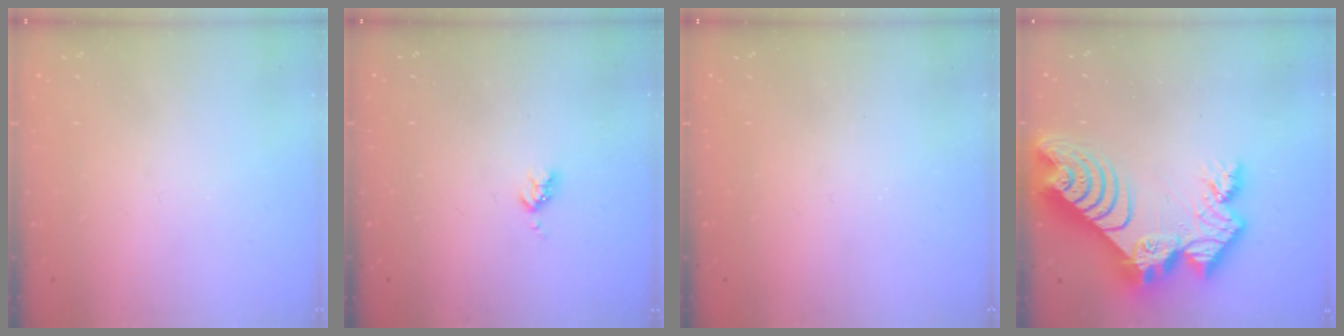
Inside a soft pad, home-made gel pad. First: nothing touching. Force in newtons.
{"total": 3.2, "press": 3.2, "slide": 0.5}
{"total": 0.0}
{"total": 19.7, "press": 19.6, "slide": 1.9}